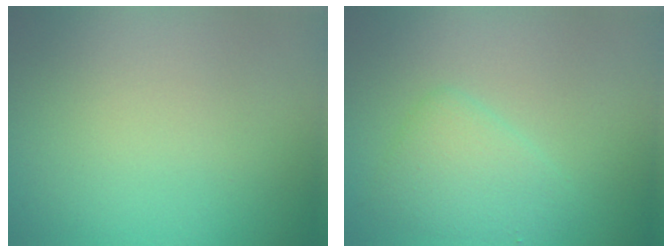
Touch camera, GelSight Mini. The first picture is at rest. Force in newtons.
{"total": 2.6, "press": 2.6, "slide": 0.1}